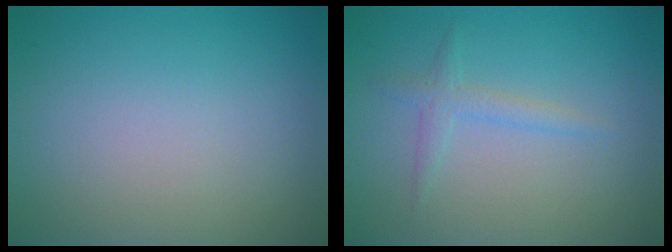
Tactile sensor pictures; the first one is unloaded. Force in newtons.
{"total": 1.5, "press": 1.5, "slide": 0.1}